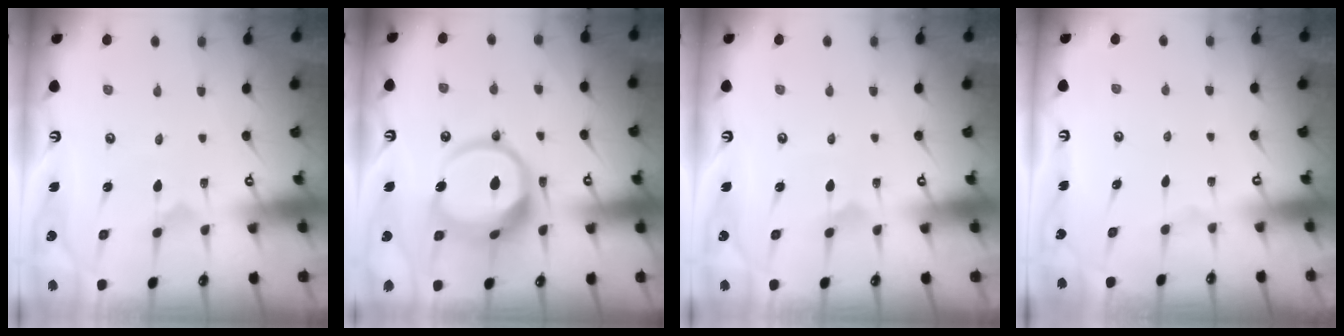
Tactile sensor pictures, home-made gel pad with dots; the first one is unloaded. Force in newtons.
{"total": 15.7, "press": 15.6, "slide": 1.6}
{"total": 2.1, "press": 2.1, "slide": 0.3}
{"total": 0.0}